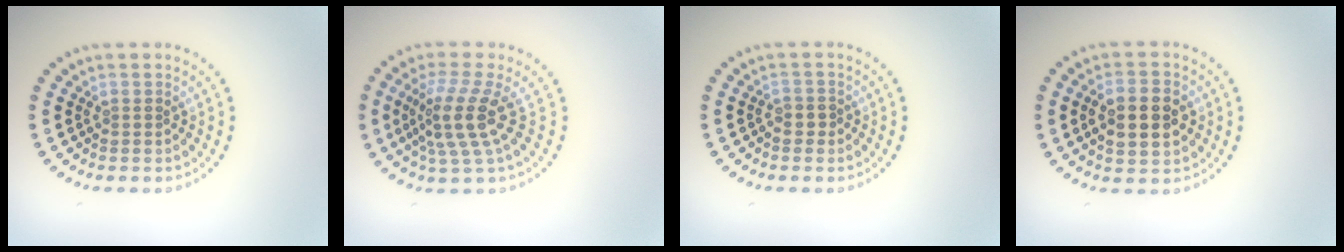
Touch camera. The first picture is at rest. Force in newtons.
{"total": 4.2, "press": 3.2, "slide": 2.8}
{"total": 0.7, "press": 0.7, "slide": 0.3}
{"total": 4.5, "press": 4.5, "slide": 0.2}